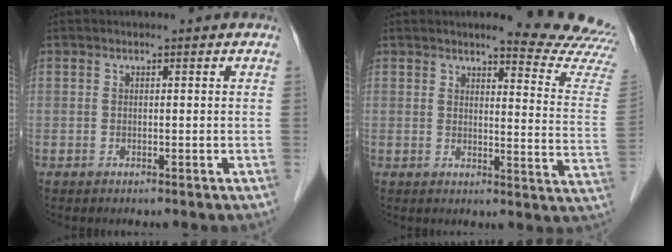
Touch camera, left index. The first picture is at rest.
{"total": 12.9, "force": [12.4, -1.0, 3.1], "torque": [-0.028, -0.122, 0.117]}